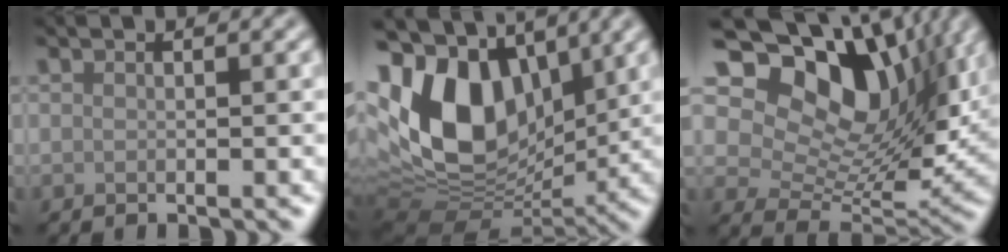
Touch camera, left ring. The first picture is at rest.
{"total": 14.4, "force": [1.9, 9.8, 10.3], "torque": [-0.220, 0.000, 0.030]}
{"total": 12.8, "force": [4.6, 8.2, 8.7], "torque": [-0.140, 0.007, 0.075]}